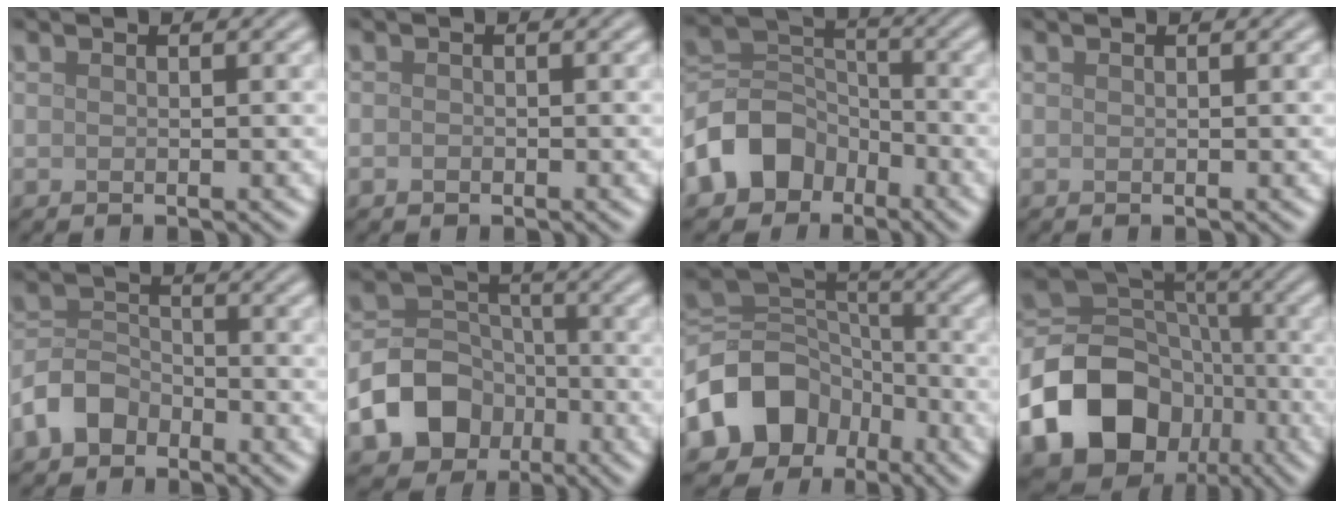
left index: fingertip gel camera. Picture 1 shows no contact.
{"total": 0.6, "force": [-0.3, 0.4, 0.2], "torque": [-0.003, -0.003, -0.006]}
{"total": 6.8, "force": [-3.7, 5.1, 2.6], "torque": [-0.042, 0.005, -0.086]}
{"total": 0.0}
{"total": 4.0, "force": [-2.6, 2.6, 1.5], "torque": [-0.029, 0.005, -0.063]}
{"total": 7.7, "force": [-3.3, 6.0, 3.5], "torque": [-0.052, -0.002, -0.075]}
{"total": 9.0, "force": [-4.5, 6.8, 3.8], "torque": [-0.063, 0.002, -0.095]}
{"total": 17.2, "force": [-7.9, 13.4, 7.2], "torque": [-0.147, -0.036, -0.147]}